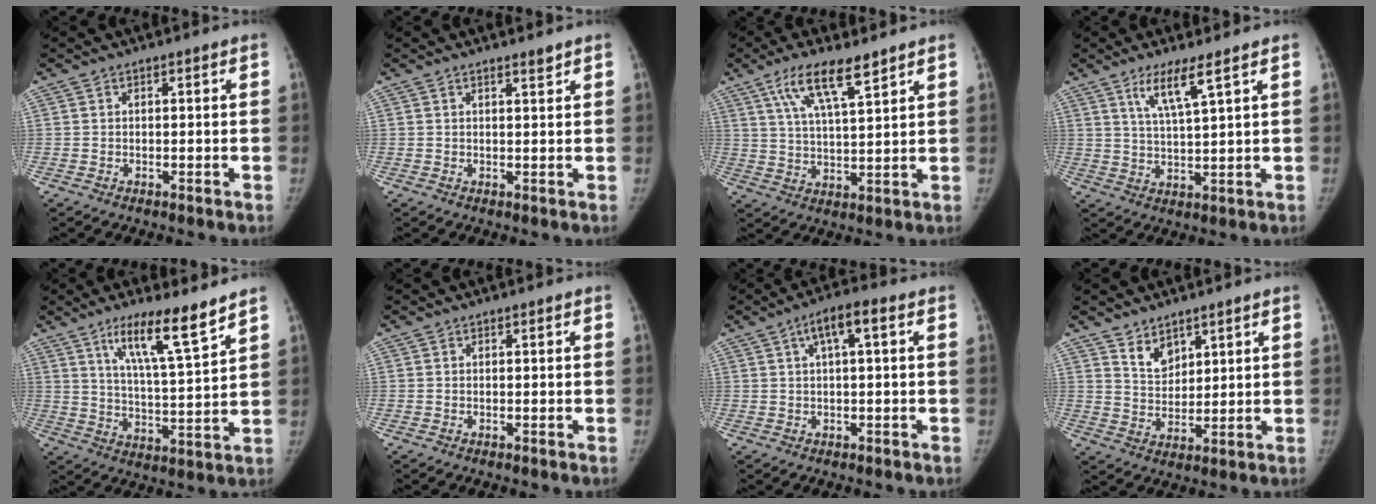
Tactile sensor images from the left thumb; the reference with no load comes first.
{"total": 1.2, "force": [1.0, 0.0, 0.6], "torque": [-0.005, -0.010, 0.017]}
{"total": 9.9, "force": [6.2, 2.2, 7.4], "torque": [-0.133, -0.024, 0.120]}
{"total": 6.4, "force": [3.9, 0.4, 5.1], "torque": [-0.102, -0.029, 0.080]}
{"total": 12.2, "force": [8.3, 1.3, 8.9], "torque": [-0.145, -0.054, 0.146]}
{"total": 0.0}
{"total": 5.1, "force": [1.5, 1.4, 4.7], "torque": [-0.087, 0.020, 0.022]}
{"total": 5.2, "force": [3.6, 3.0, 2.1], "torque": [-0.014, -0.032, 0.073]}